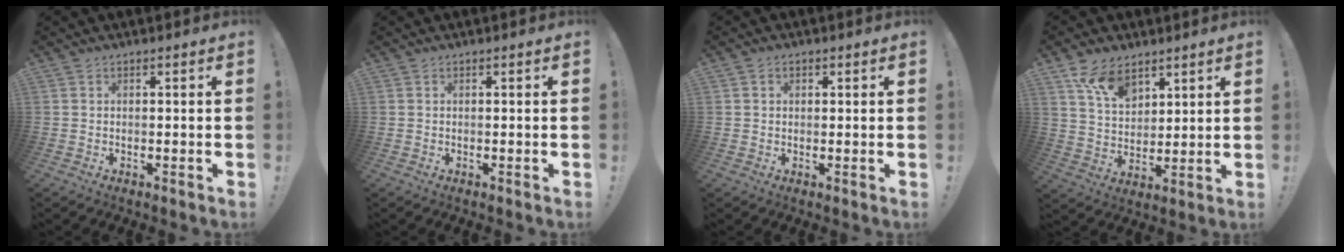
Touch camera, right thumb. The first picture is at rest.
{"total": 0.0}
{"total": 1.2, "force": [0.3, 1.1, 0.5], "torque": [-0.003, 0.001, 0.004]}
{"total": 11.4, "force": [7.6, 6.5, 5.6], "torque": [-0.102, -0.033, 0.147]}